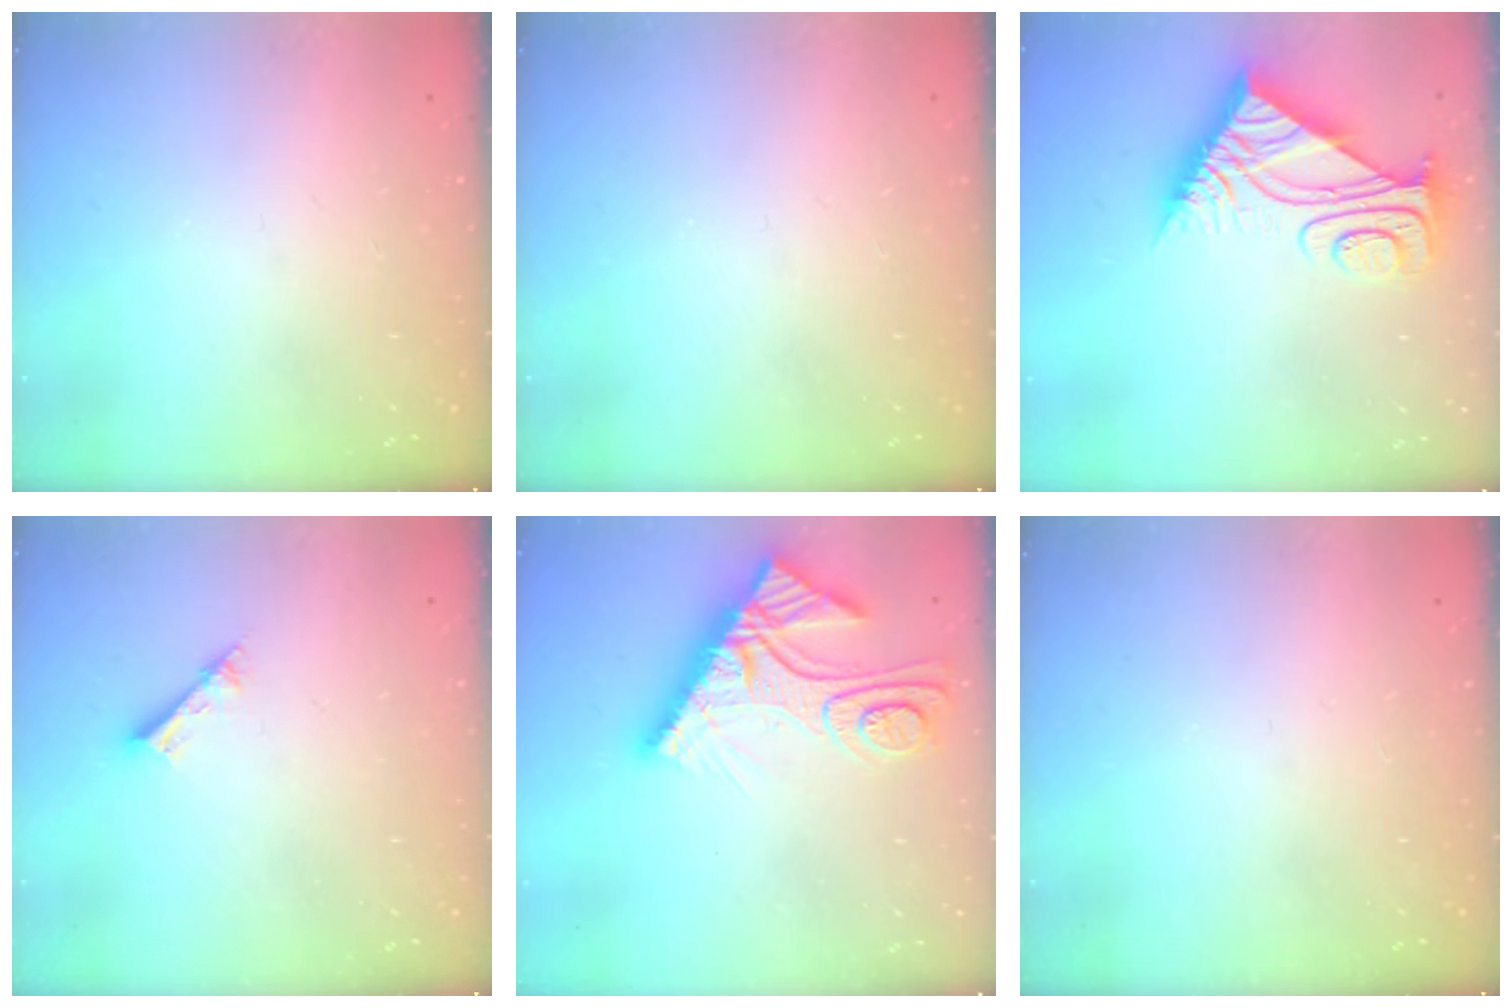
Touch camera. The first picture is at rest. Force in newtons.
{"total": 0.0}
{"total": 10.2, "press": 10.2, "slide": 0.8}
{"total": 2.5, "press": 2.5, "slide": 0.1}
{"total": 15.3, "press": 15.3, "slide": 1.4}
{"total": 0.0}